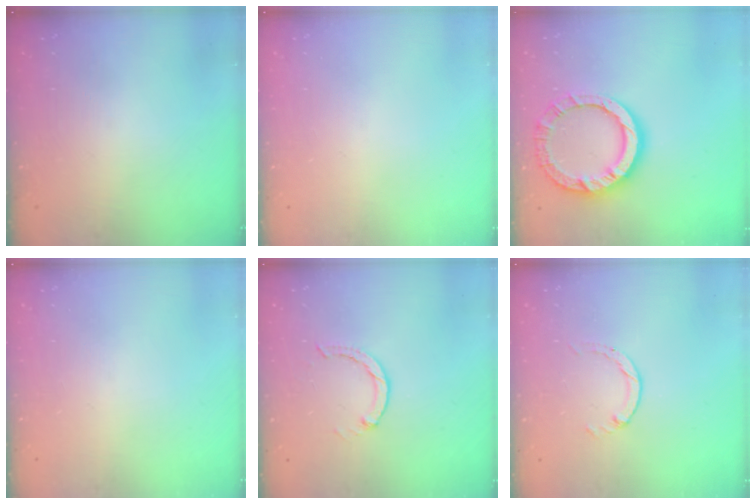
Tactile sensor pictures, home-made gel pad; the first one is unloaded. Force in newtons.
{"total": 0.0}
{"total": 13.3, "press": 13.2, "slide": 1.4}
{"total": 0.0}
{"total": 0.0}
{"total": 0.0}